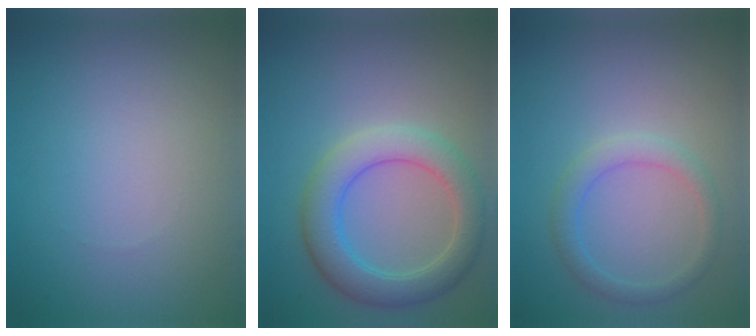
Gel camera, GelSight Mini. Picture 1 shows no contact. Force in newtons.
{"total": 5.0, "press": 5.0, "slide": 0.2}
{"total": 2.1, "press": 2.0, "slide": 0.3}